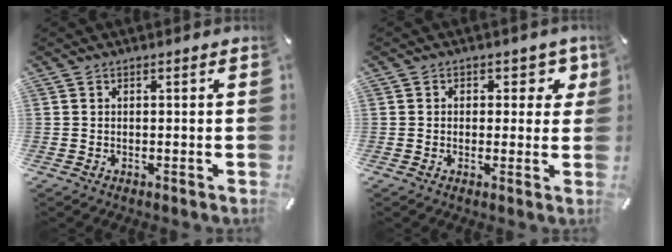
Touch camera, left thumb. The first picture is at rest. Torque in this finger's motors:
{"motor_torque": [0.07, -0.11, -0.10, 0.25, -0.02]}